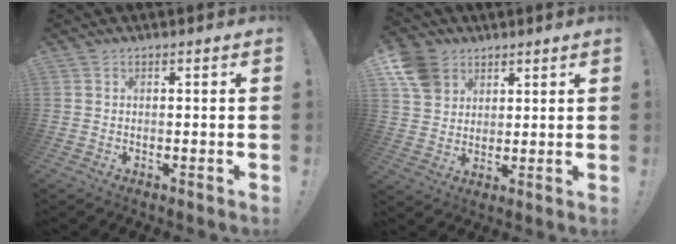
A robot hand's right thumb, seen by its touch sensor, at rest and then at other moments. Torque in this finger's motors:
{"motor_torque": [0.06, 0.09, 0.17, 0.14, 0.02]}